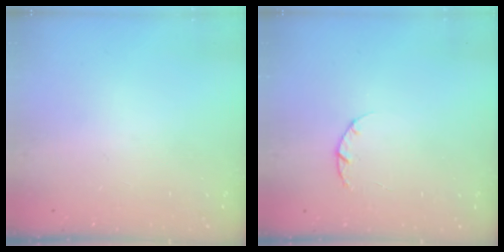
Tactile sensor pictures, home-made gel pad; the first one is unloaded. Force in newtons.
{"total": 2.0, "press": 1.9, "slide": 0.4}